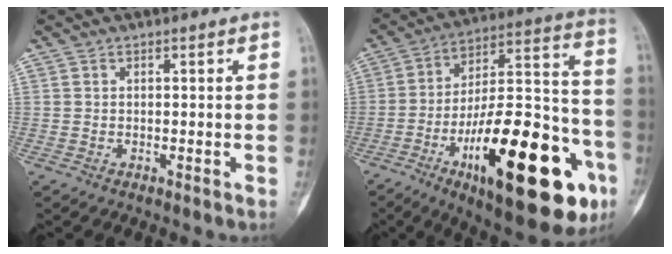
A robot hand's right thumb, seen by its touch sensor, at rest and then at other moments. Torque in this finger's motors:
{"motor_torque": [2.03, 2.98, 2.31, -0.47, 0.26]}